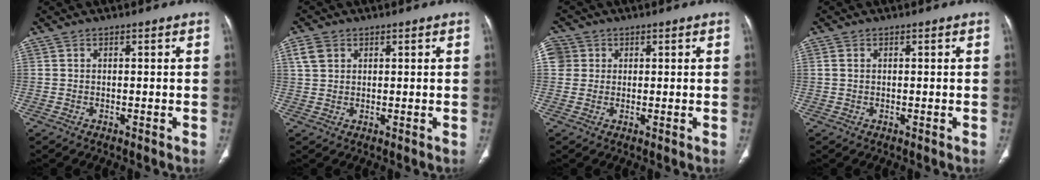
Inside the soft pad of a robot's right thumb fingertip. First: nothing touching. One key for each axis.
{"total": 4.0, "fx": 1.8, "fy": 3.0, "fz": 2.0, "tx": -0.034, "ty": -0.001, "tz": 0.040}
{"total": 4.8, "fx": 1.3, "fy": 4.5, "fz": 0.9, "tx": -0.006, "ty": 0.007, "tz": 0.028}
{"total": 1.4, "fx": 0.3, "fy": 1.0, "fz": 0.9, "tx": -0.022, "ty": 0.000, "tz": 0.010}